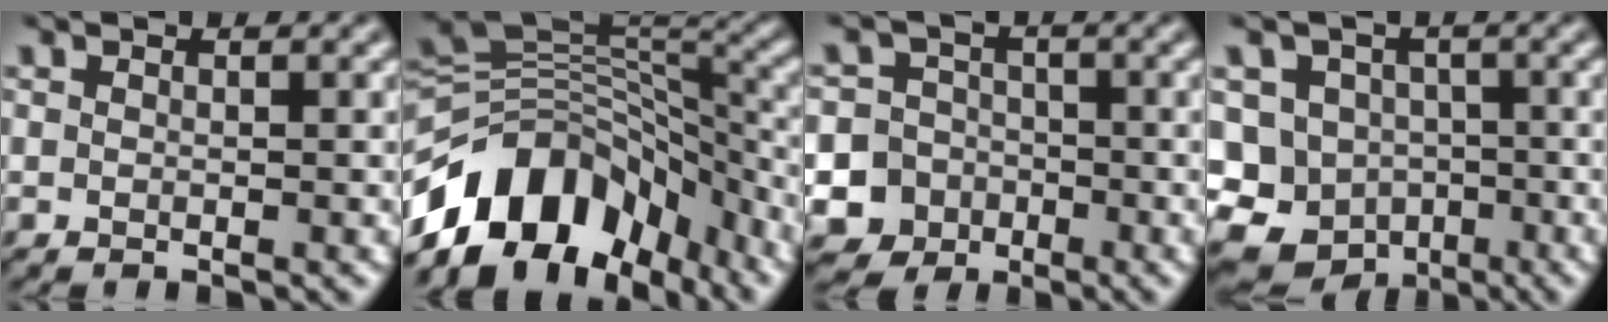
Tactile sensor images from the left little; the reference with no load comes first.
{"total": 12.4, "force": [-7.6, 7.3, 6.5], "torque": [-0.113, 0.031, -0.147]}
{"total": 9.9, "force": [-4.7, 8.5, 1.4], "torque": [-0.027, -0.029, -0.107]}
{"total": 14.4, "force": [-6.2, 12.2, 4.6], "torque": [-0.102, -0.026, -0.118]}